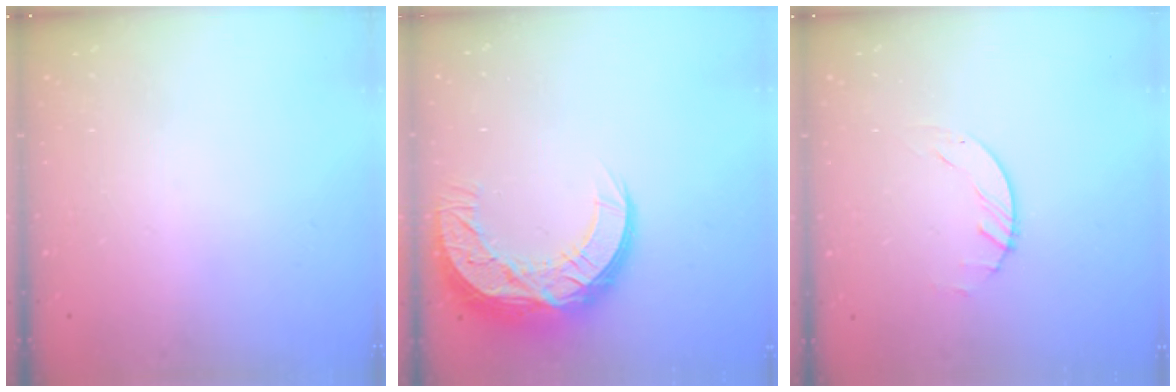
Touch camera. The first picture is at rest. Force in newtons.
{"total": 16.0, "press": 16.0, "slide": 1.3}
{"total": 0.8, "press": 0.8, "slide": 0.2}